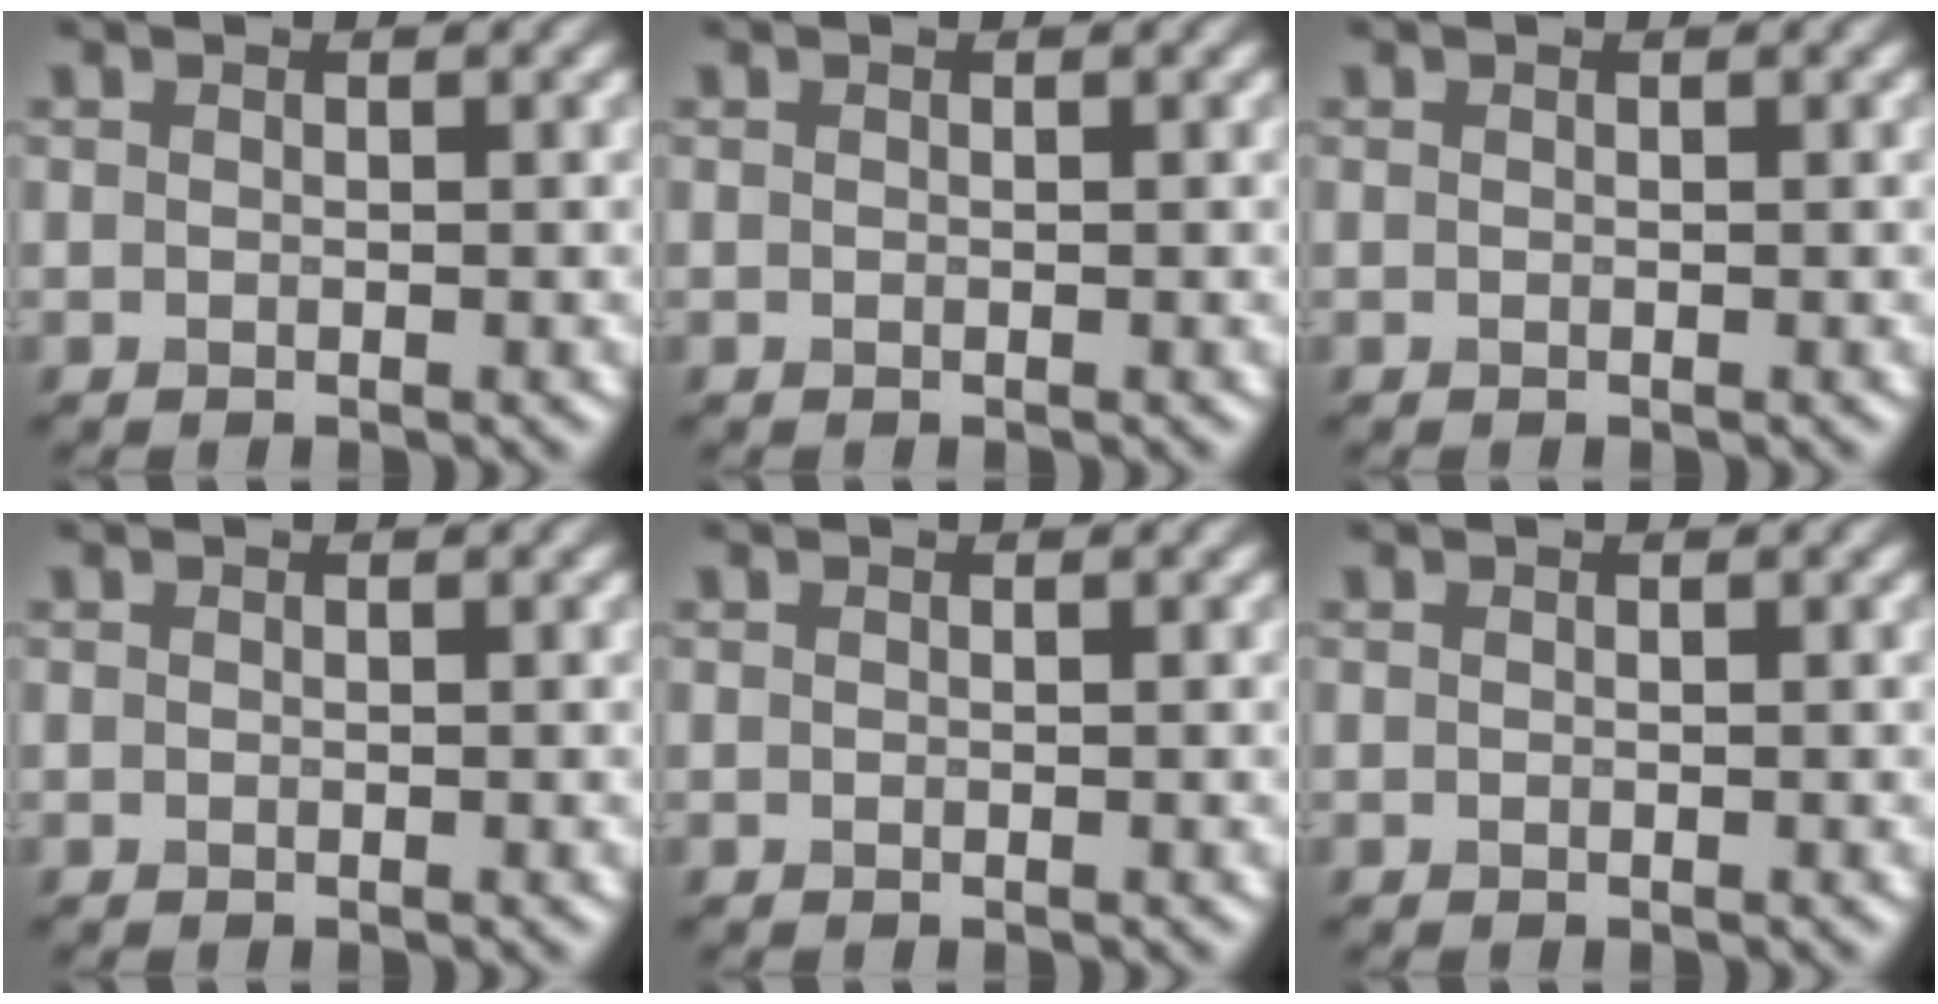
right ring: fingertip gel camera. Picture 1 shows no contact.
{"total": 0.0}
{"total": 0.0}
{"total": 0.0}
{"total": 0.0}
{"total": 0.0}